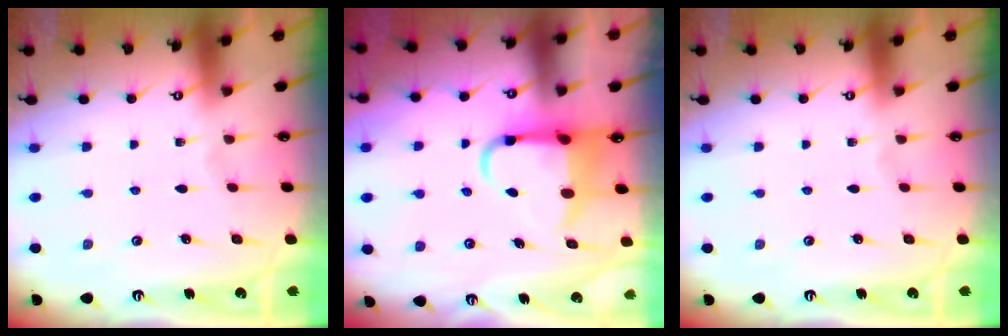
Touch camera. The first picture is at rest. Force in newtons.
{"total": 6.4, "press": 6.3, "slide": 1.2}
{"total": 0.0}